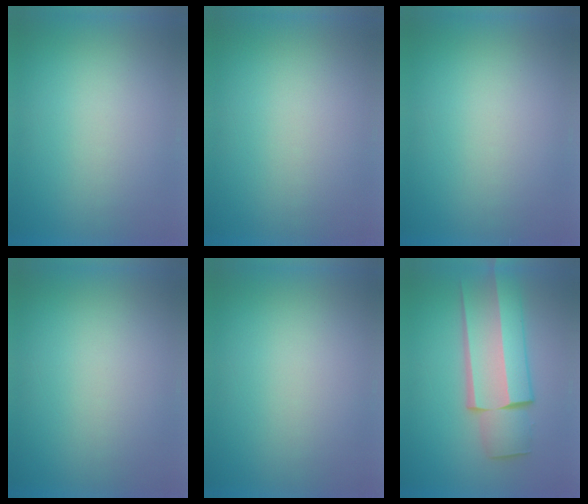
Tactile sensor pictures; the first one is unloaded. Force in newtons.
{"total": 1.2}
{"total": 1.1}
{"total": 0.0}
{"total": 0.0}
{"total": 6.8}